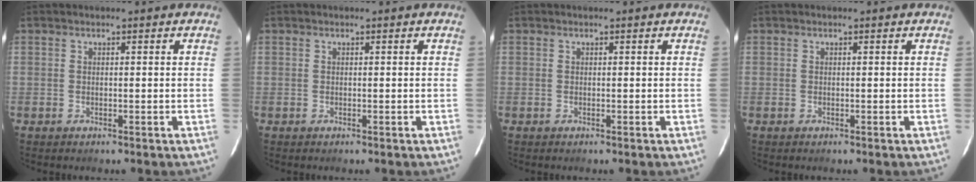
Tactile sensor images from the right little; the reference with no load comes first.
{"total": 0.0}
{"total": 0.0}
{"total": 0.0}